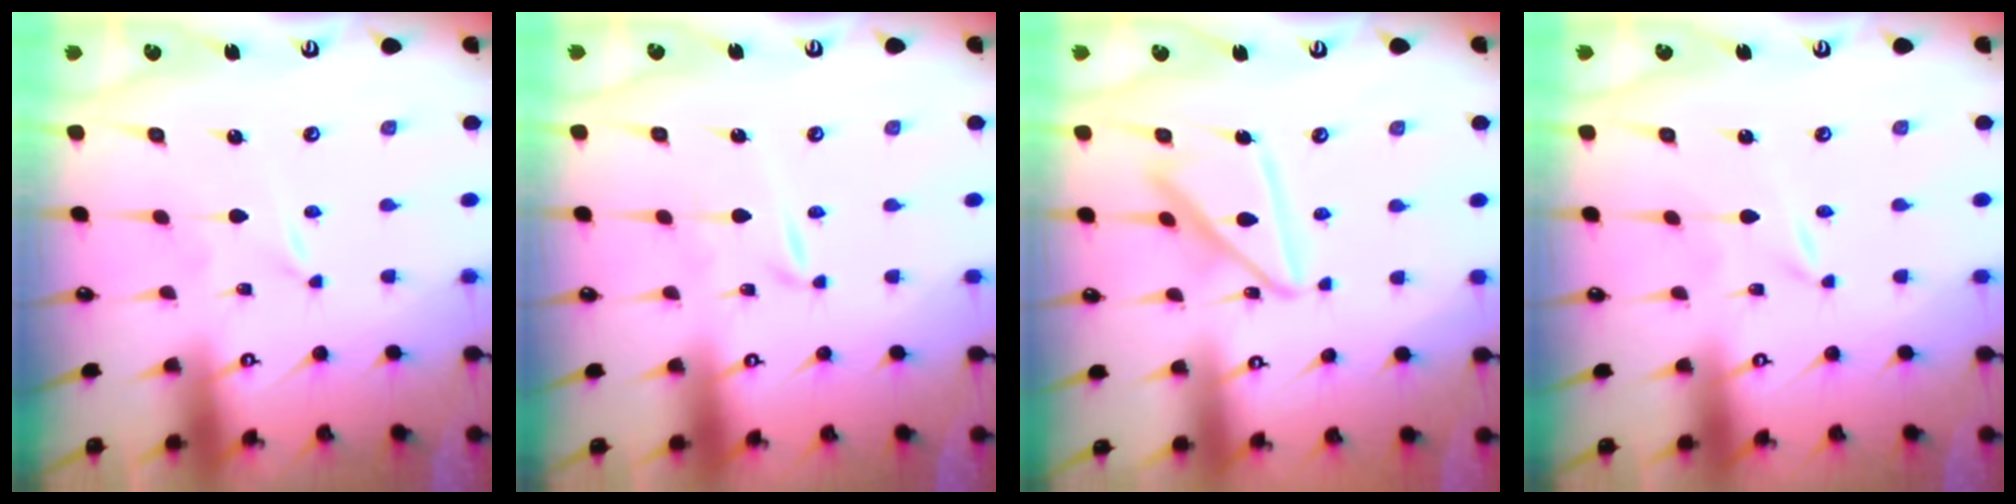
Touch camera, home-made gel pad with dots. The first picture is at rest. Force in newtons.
{"total": 1.6, "press": 1.6, "slide": 0.2}
{"total": 14.4, "press": 14.3, "slide": 1.5}
{"total": 0.0}